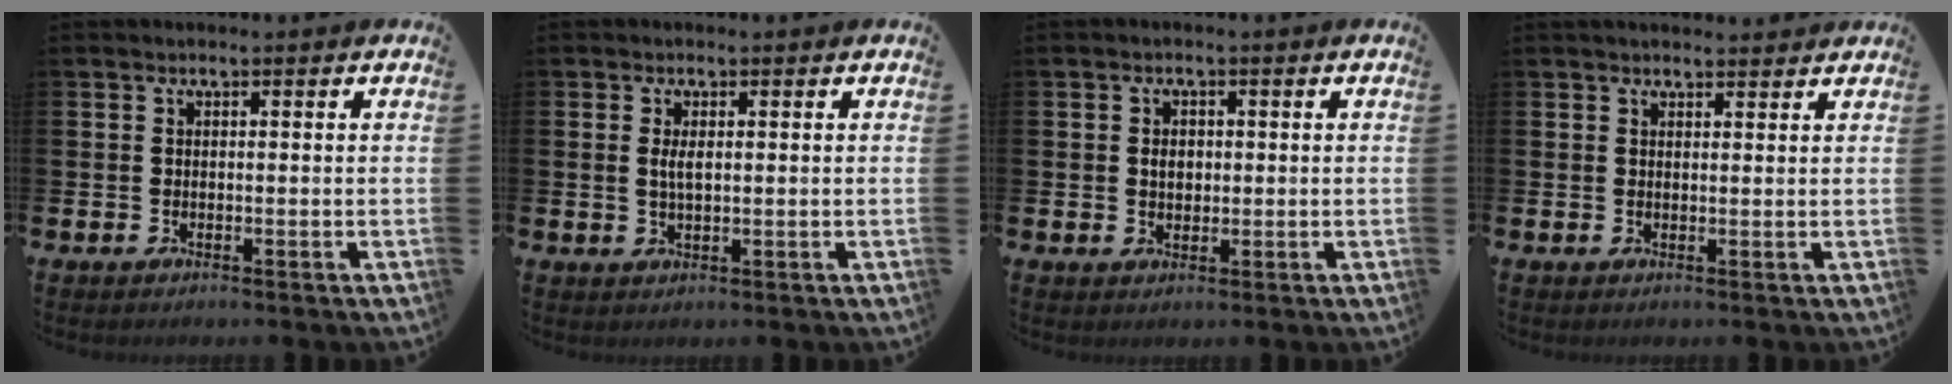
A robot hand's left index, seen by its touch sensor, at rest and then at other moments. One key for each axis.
{"total": 2.1, "fx": 0.5, "fy": 0.8, "fz": 1.9, "tx": -0.034, "ty": 0.003, "tz": 0.005}
{"total": 2.1, "fx": 0.3, "fy": 1.6, "fz": 1.4, "tx": -0.008, "ty": 0.000, "tz": -0.001}
{"total": 1.7, "fx": 1.6, "fy": 0.4, "fz": 0.1, "tx": 0.008, "ty": -0.007, "tz": 0.027}